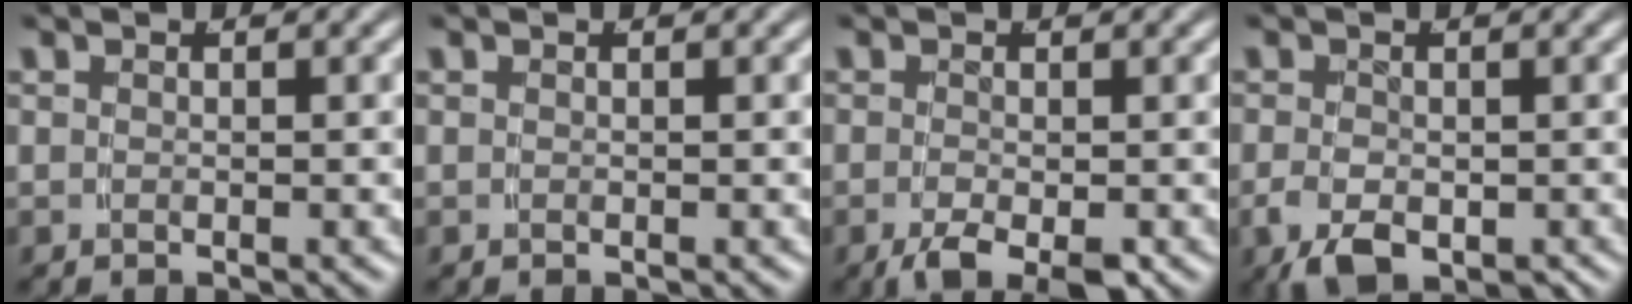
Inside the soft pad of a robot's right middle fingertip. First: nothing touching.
{"total": 0.0}
{"total": 4.4, "force": [-2.7, 1.5, 3.2], "torque": [-0.064, -0.032, -0.025]}
{"total": 5.0, "force": [-2.3, 2.9, 3.4], "torque": [-0.069, -0.037, -0.017]}